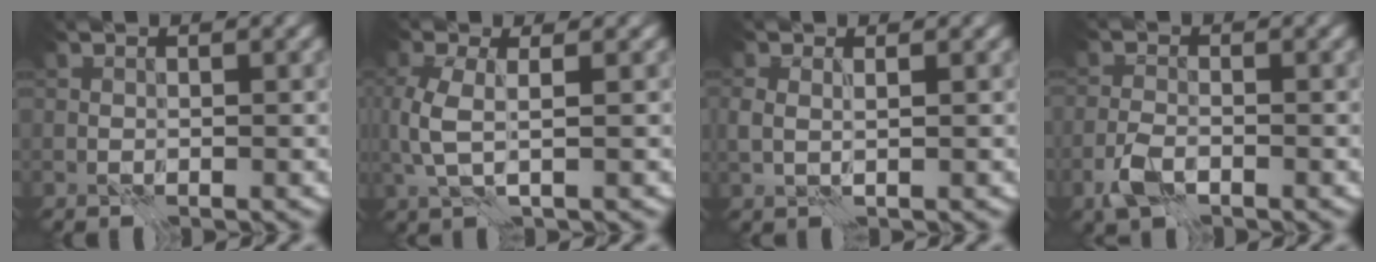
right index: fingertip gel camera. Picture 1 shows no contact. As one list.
[{"total": 2.9, "force": [0.8, 0.6, 2.7], "torque": [-0.070, 0.001, 0.016]}, {"total": 1.3, "force": [1.1, -0.1, 0.7], "torque": [-0.015, 0.001, 0.022]}, {"total": 2.6, "force": [-1.6, 1.0, 1.7], "torque": [-0.039, -0.001, -0.039]}]